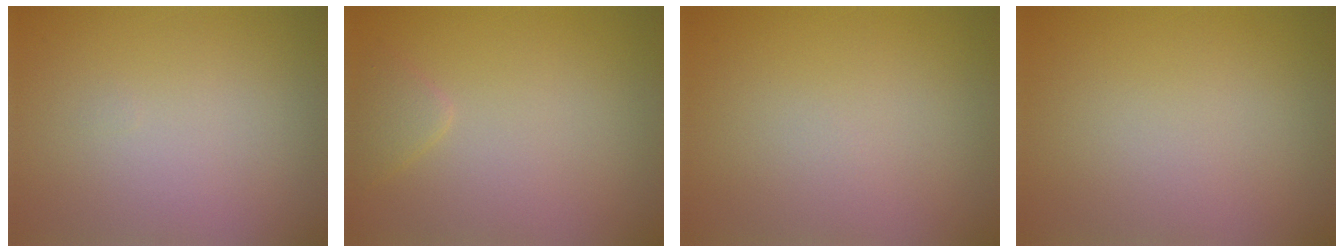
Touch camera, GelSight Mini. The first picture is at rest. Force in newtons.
{"total": 1.1, "press": 1.1, "slide": 0.1}
{"total": 0.0}
{"total": 0.0}